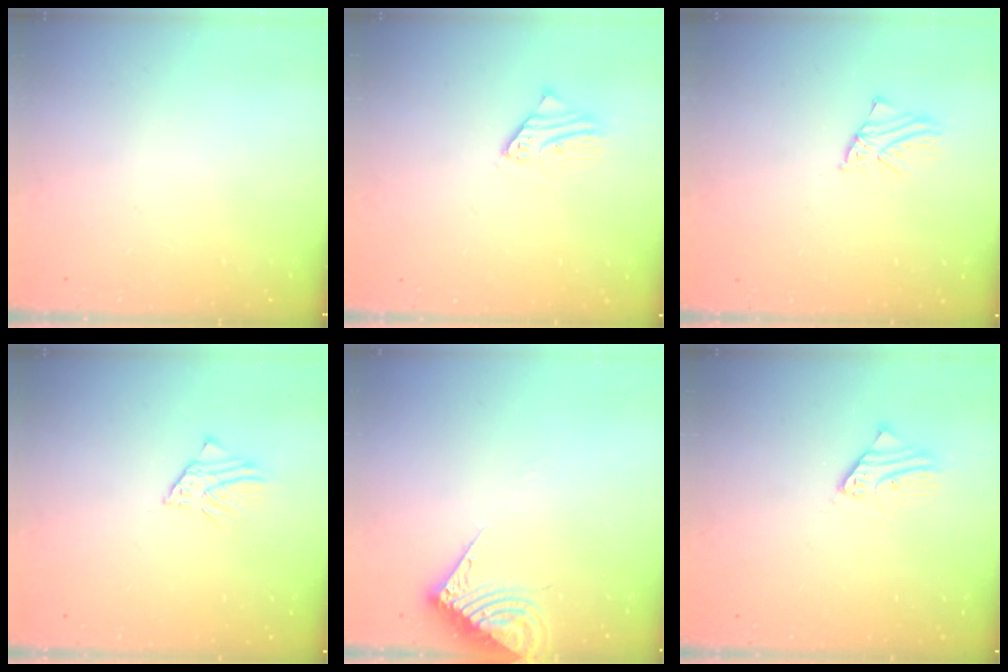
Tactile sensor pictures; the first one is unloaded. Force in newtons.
{"total": 2.2, "press": 2.2, "slide": 0.2}
{"total": 1.2, "press": 1.2, "slide": 0.0}
{"total": 1.4, "press": 1.4, "slide": 0.0}
{"total": 7.5, "press": 7.5, "slide": 0.8}
{"total": 2.2, "press": 2.2, "slide": 0.2}